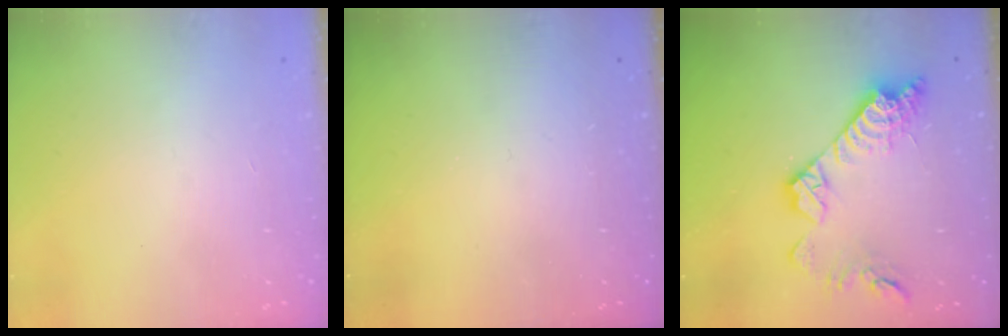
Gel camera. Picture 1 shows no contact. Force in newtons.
{"total": 0.0}
{"total": 15.6, "press": 15.6, "slide": 0.9}